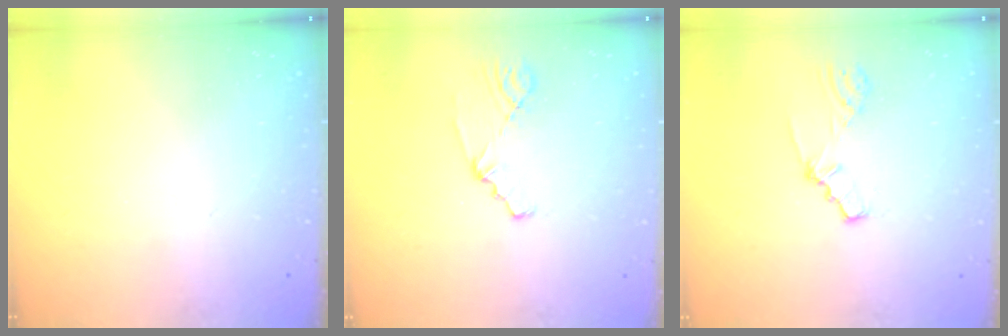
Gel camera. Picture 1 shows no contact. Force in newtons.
{"total": 1.1, "press": 1.1, "slide": 0.2}
{"total": 1.1, "press": 1.1, "slide": 0.2}